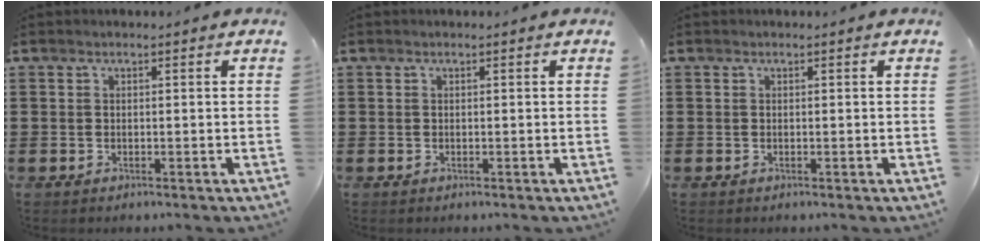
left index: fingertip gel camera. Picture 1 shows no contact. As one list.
[{"total": 0.0}, {"total": 0.0}]